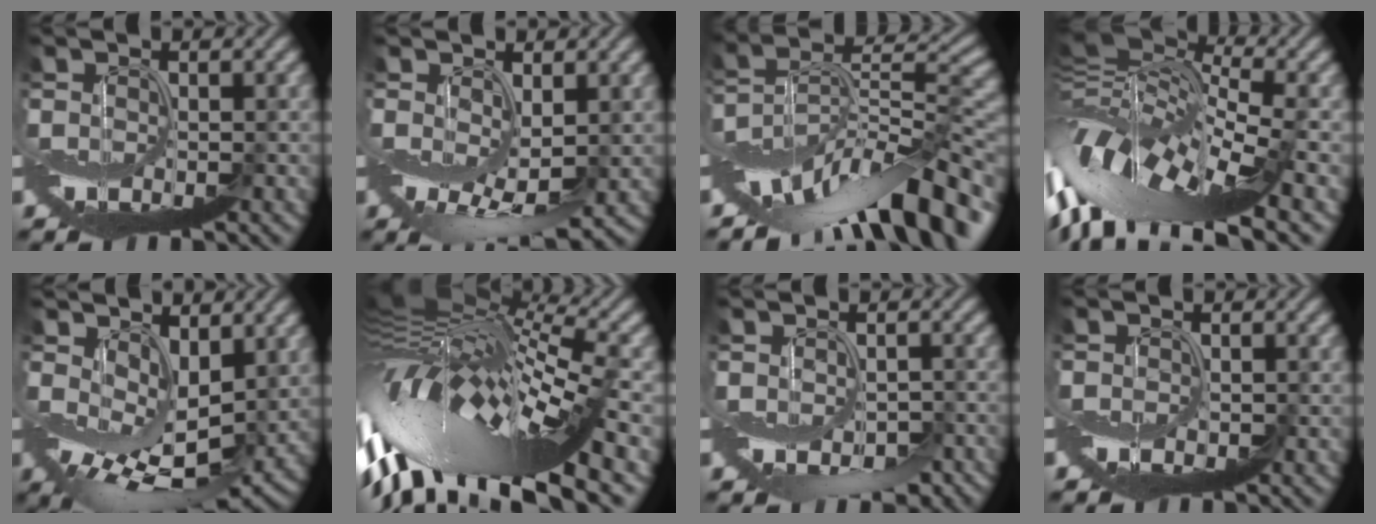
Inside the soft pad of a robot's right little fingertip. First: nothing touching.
{"total": 3.4, "force": [0.5, 1.6, 2.9], "torque": [-0.058, -0.005, 0.017]}
{"total": 12.7, "force": [-7.4, 5.3, 8.9], "torque": [-0.154, 0.022, -0.120]}
{"total": 14.6, "force": [-4.8, 7.0, 11.9], "torque": [-0.243, 0.018, -0.090]}
{"total": 7.5, "force": [1.3, 4.5, 5.8], "torque": [-0.117, -0.017, 0.038]}
{"total": 16.3, "force": [-3.4, 6.1, 14.8], "torque": [-0.282, 0.010, -0.059]}
{"total": 4.3, "force": [-2.6, 2.6, 2.3], "torque": [-0.021, 0.000, -0.028]}
{"total": 0.9, "force": [-0.8, 0.2, 0.2], "torque": [-0.002, -0.002, -0.018]}